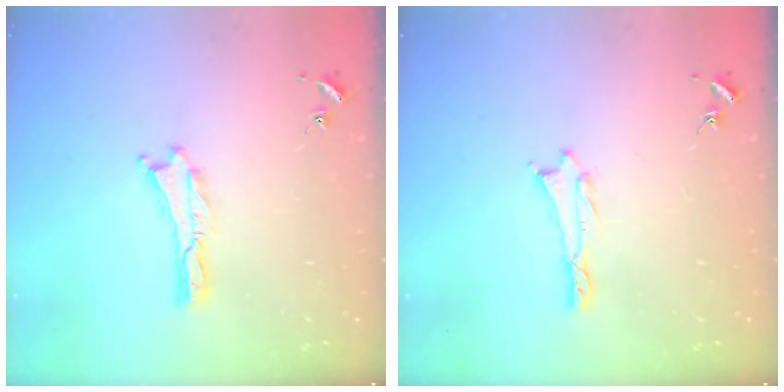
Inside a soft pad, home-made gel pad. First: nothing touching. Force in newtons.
{"total": 0.6, "press": 0.5, "slide": 0.2}